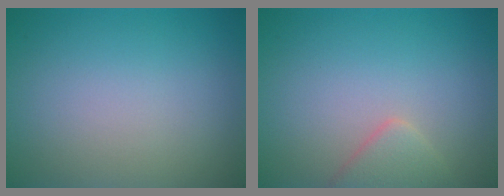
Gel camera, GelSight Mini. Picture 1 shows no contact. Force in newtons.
{"total": 2.0, "press": 2.0, "slide": 0.1}